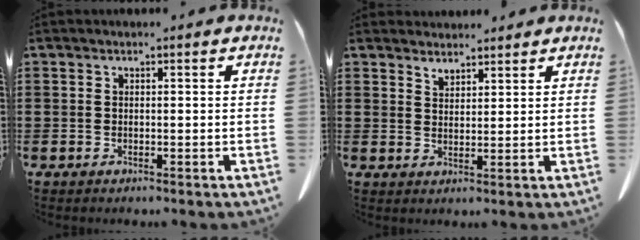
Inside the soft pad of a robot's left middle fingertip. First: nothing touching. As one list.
[{"total": 2.7, "force": [2.6, 0.8, 0.0], "torque": [-0.007, -0.006, 0.051]}]